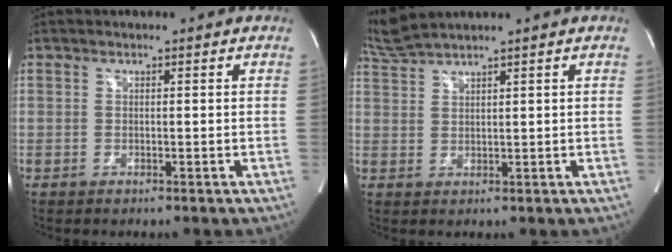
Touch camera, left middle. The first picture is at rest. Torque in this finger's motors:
{"motor_torque": [-0.33, -0.25, -0.14, -0.01]}